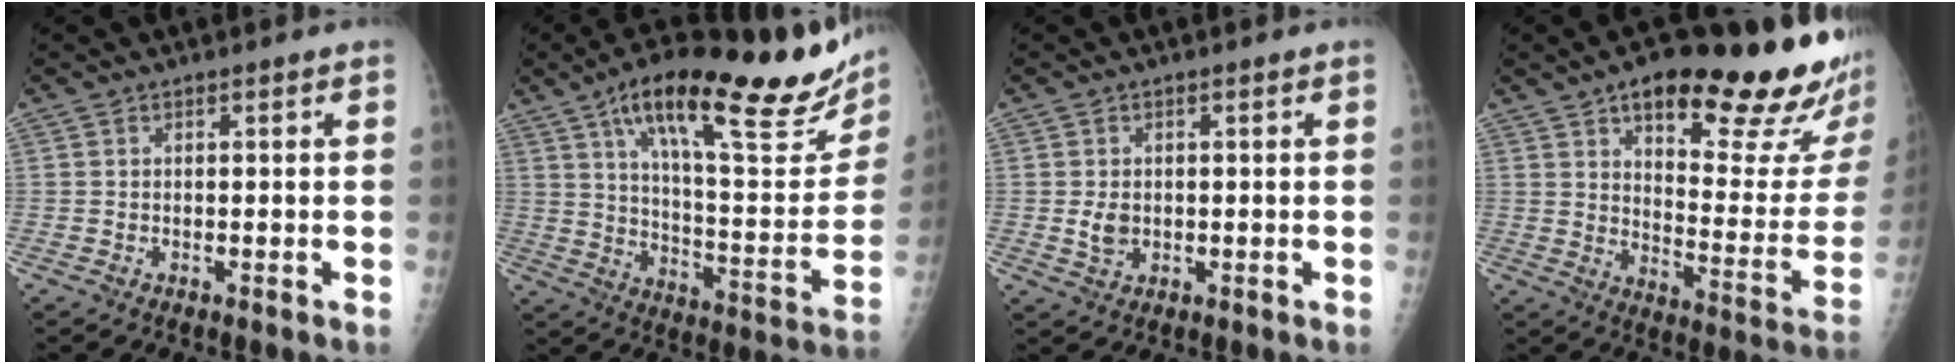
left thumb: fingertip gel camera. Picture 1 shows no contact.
{"total": 29.4, "force": [17.8, 7.7, 22.1], "torque": [-0.295, -0.048, 0.276]}
{"total": 3.1, "force": [-0.1, 2.3, 2.1], "torque": [-0.032, -0.003, 0.004]}
{"total": 27.3, "force": [16.7, 8.2, 19.9], "torque": [-0.229, -0.067, 0.233]}